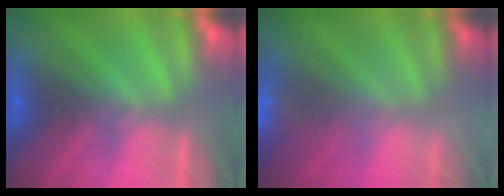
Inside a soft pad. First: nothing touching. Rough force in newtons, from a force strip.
{"total": 2.2}